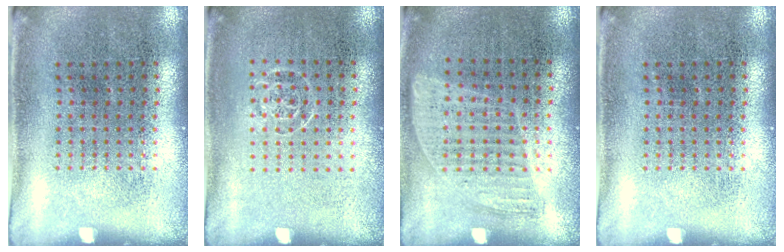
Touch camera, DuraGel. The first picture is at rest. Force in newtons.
{"total": 0.6, "press": 0.5, "slide": 0.3}
{"total": 0.9, "press": 0.8, "slide": 0.4}
{"total": 0.0}